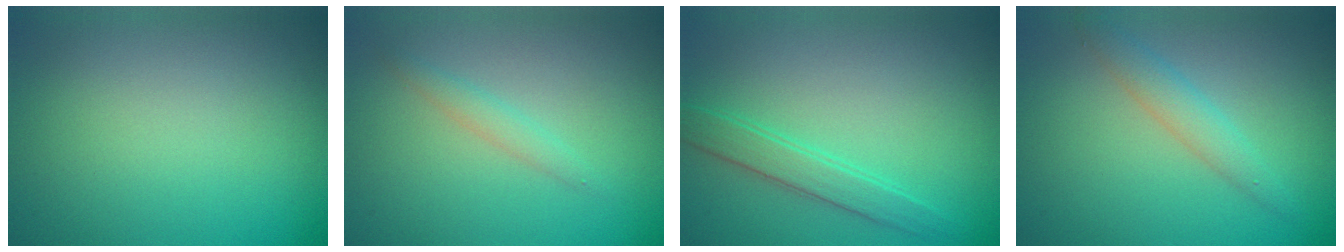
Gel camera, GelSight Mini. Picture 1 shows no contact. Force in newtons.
{"total": 1.4, "press": 1.4, "slide": 0.1}
{"total": 2.3, "press": 2.3, "slide": 0.1}
{"total": 2.2, "press": 2.2, "slide": 0.1}